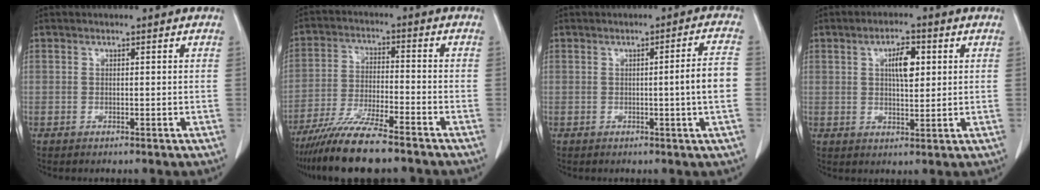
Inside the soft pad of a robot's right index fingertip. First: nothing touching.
{"total": 11.6, "force": [-9.4, 0.7, 6.7], "torque": [-0.119, -0.030, -0.164]}
{"total": 5.7, "force": [-0.7, -0.9, 5.6], "torque": [-0.076, 0.001, -0.012]}
{"total": 5.3, "force": [1.5, 1.8, 4.7], "torque": [-0.079, 0.004, 0.026]}